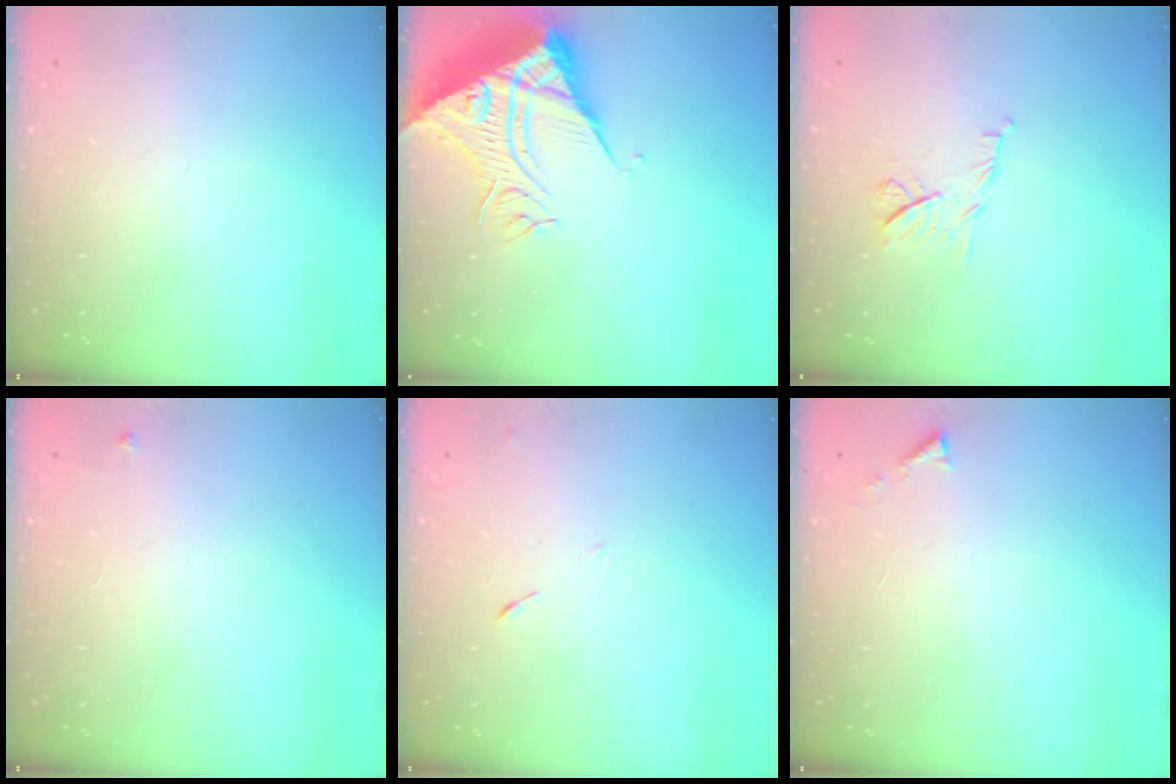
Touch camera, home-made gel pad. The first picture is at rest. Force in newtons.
{"total": 12.0, "press": 11.9, "slide": 0.7}
{"total": 7.1, "press": 7.0, "slide": 1.0}
{"total": 3.2, "press": 3.2, "slide": 0.5}
{"total": 6.3, "press": 6.2, "slide": 0.6}
{"total": 3.1, "press": 3.1, "slide": 0.4}